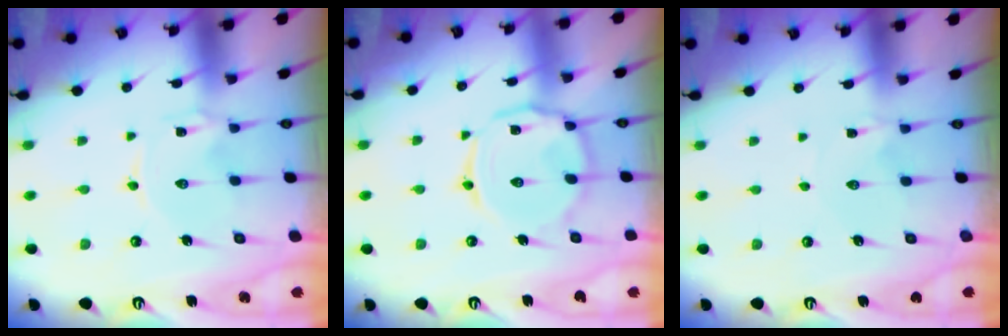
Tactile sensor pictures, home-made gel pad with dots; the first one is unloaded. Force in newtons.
{"total": 10.7, "press": 10.7, "slide": 0.8}
{"total": 0.0}